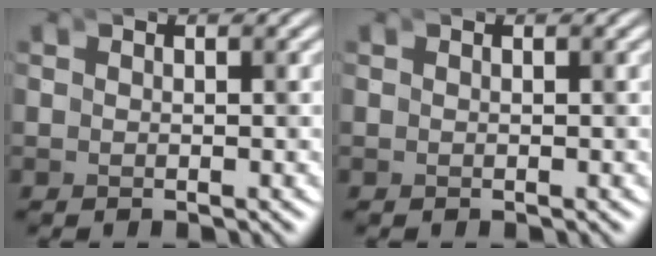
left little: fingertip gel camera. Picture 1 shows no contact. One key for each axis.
{"total": 0.0}